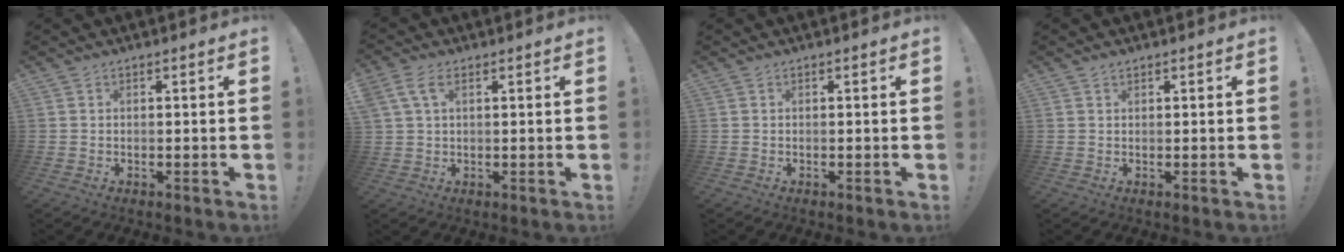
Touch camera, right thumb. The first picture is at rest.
{"total": 6.1, "force": [2.5, 3.4, 4.3], "torque": [-0.087, 0.002, 0.049]}
{"total": 0.0}
{"total": 0.9, "force": [0.7, 0.4, 0.2], "torque": [0.002, -0.003, 0.013]}